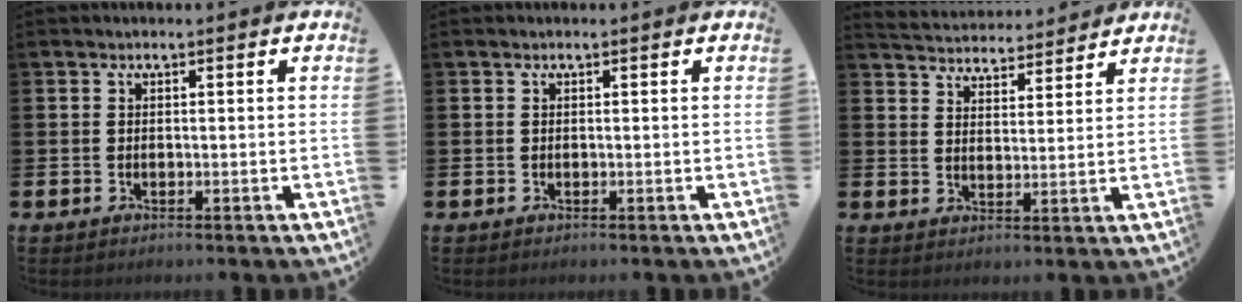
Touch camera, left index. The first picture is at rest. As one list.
[{"total": 0.0}, {"total": 4.6, "force": [4.5, 0.8, -0.3], "torque": [-0.014, -0.035, 0.079]}]